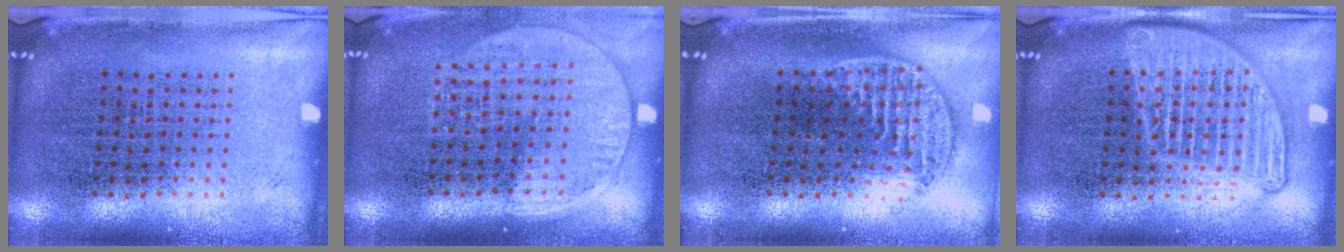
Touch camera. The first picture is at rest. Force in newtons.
{"total": 1.5, "press": 1.4, "slide": 0.7}
{"total": 1.3, "press": 1.1, "slide": 0.7}
{"total": 3.0, "press": 3.0, "slide": 0.3}